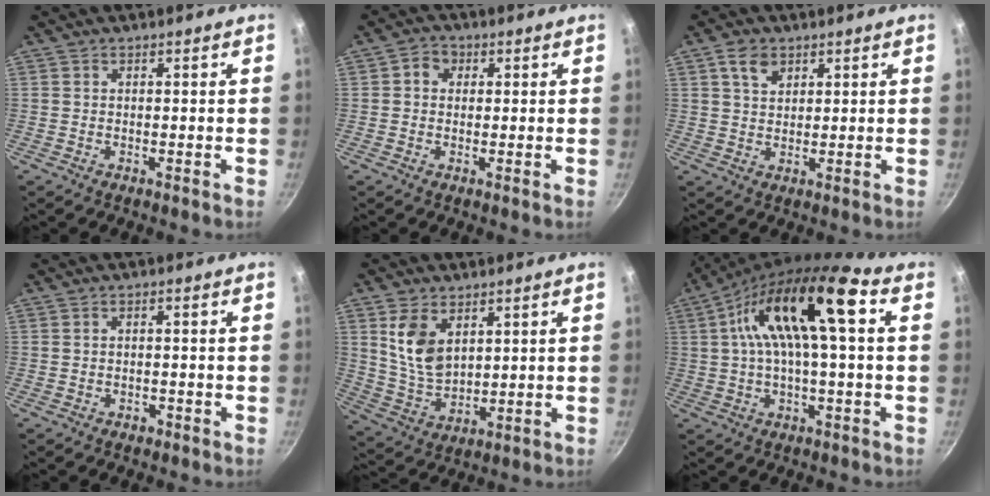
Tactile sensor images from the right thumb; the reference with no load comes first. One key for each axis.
{"total": 3.3, "fx": 0.8, "fy": 2.9, "fz": 1.4, "tx": -0.004, "ty": 0.002, "tz": 0.004}
{"total": 4.4, "fx": 2.4, "fy": 2.9, "fz": 2.3, "tx": -0.030, "ty": -0.009, "tz": 0.044}
{"total": 1.4, "fx": -0.8, "fy": 0.9, "fz": 0.7, "tx": -0.010, "ty": 0.008, "tz": -0.008}
{"total": 9.6, "fx": 3.9, "fy": 6.0, "fz": 6.4, "tx": -0.106, "ty": -0.031, "tz": 0.087}
{"total": 13.3, "fx": 3.0, "fy": 3.6, "fz": 12.4, "tx": -0.214, "ty": 0.025, "tz": 0.050}